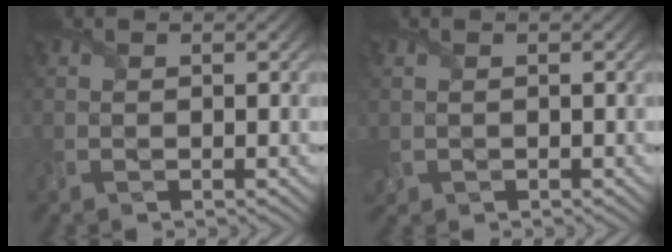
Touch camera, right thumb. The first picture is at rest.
{"total": 1.0, "force": [0.0, 0.8, 0.5], "torque": [-0.020, -0.005, 0.003]}